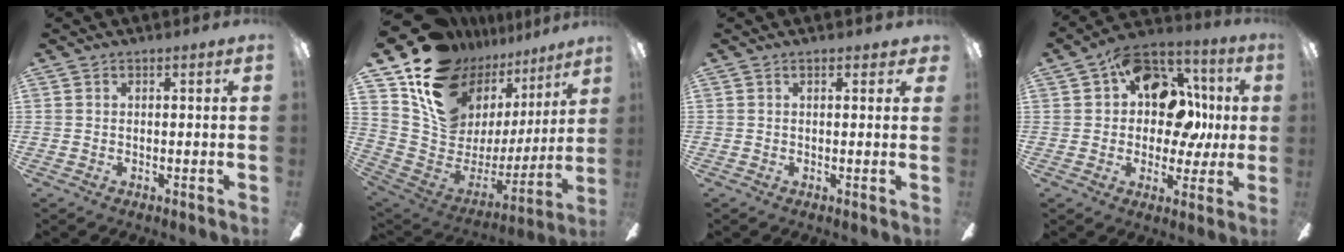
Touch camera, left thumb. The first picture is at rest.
{"total": 19.1, "force": [12.6, 11.9, 8.1], "torque": [-0.142, -0.088, 0.244]}
{"total": 1.1, "force": [0.6, 0.6, 0.6], "torque": [-0.004, 0.001, 0.009]}
{"total": 17.4, "force": [4.8, 12.2, 11.5], "torque": [-0.157, -0.002, 0.093]}